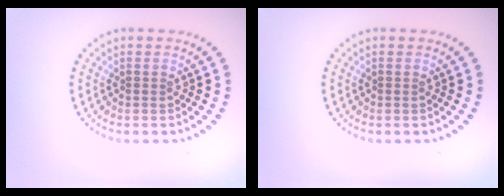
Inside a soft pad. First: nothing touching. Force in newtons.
{"total": 0.0}